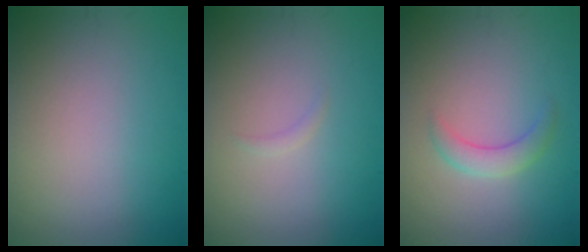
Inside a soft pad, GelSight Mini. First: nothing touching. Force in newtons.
{"total": 0.5, "press": 0.5, "slide": 0.1}
{"total": 2.0, "press": 2.0, "slide": 0.0}